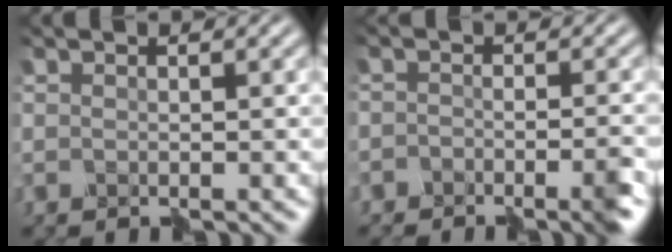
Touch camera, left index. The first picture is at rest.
{"total": 2.9, "force": [-2.6, 0.7, 1.0], "torque": [-0.013, 0.003, -0.042]}